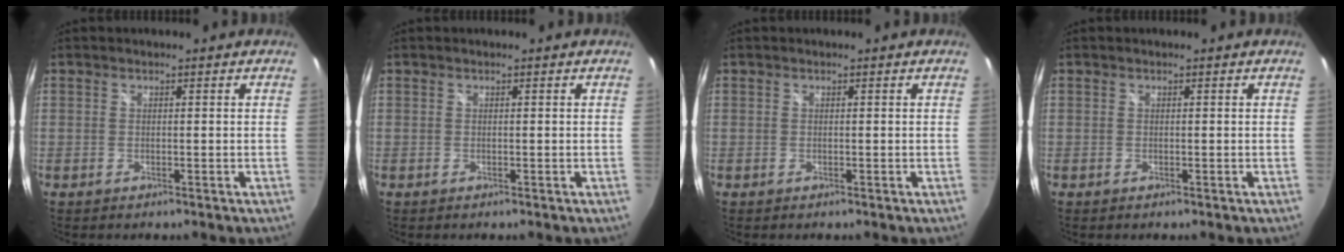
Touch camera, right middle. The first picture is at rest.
{"total": 0.0}
{"total": 0.0}
{"total": 0.0}